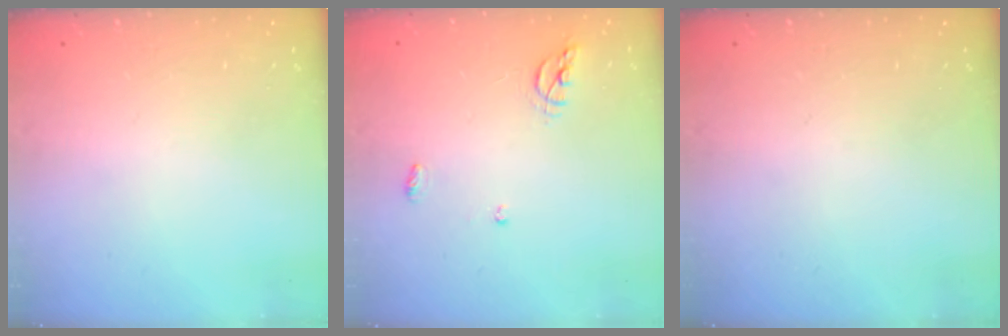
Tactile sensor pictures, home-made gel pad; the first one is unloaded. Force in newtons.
{"total": 6.5, "press": 6.5, "slide": 0.6}
{"total": 0.0}